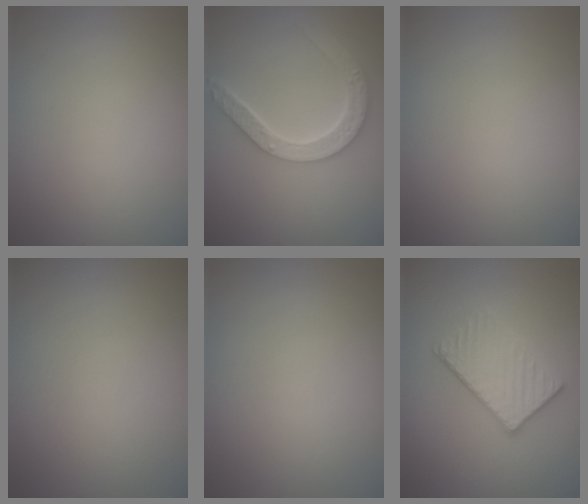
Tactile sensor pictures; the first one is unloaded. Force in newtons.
{"total": 5.0, "press": 4.0, "slide": 3.0}
{"total": 0.0}
{"total": 0.0}
{"total": 0.0}
{"total": 3.8, "press": 3.2, "slide": 2.0}